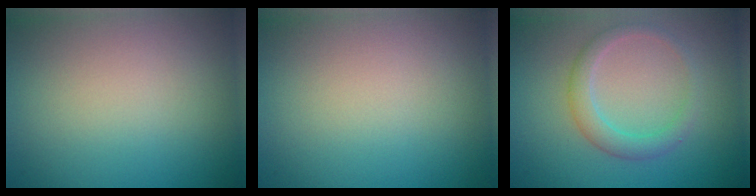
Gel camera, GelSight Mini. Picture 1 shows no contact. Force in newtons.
{"total": 0.0}
{"total": 2.3, "press": 2.3, "slide": 0.3}